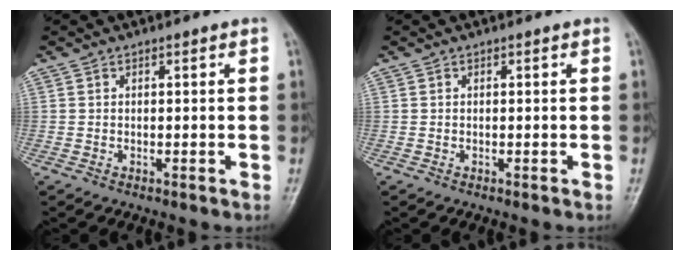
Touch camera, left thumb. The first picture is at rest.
{"total": 0.0}